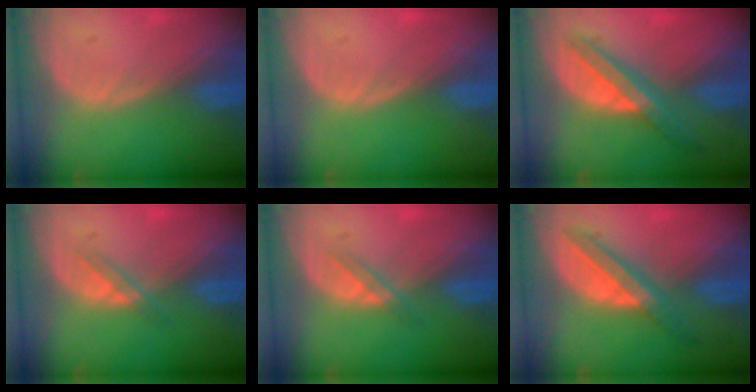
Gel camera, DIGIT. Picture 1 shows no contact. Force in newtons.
{"total": 0.0}
{"total": 7.2, "press": 6.1, "slide": 3.8}
{"total": 1.8, "press": 1.8, "slide": 0.2}
{"total": 1.8, "press": 1.8, "slide": 0.2}
{"total": 5.7, "press": 5.5, "slide": 1.3}